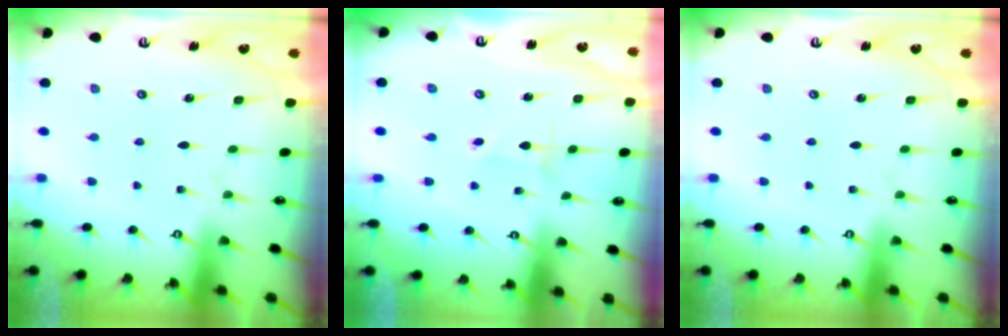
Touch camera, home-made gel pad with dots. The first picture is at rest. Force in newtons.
{"total": 1.4, "press": 1.4, "slide": 0.1}
{"total": 0.0}